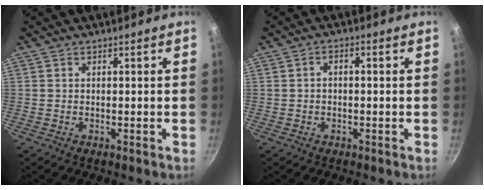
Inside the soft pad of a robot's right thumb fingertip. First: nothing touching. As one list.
[{"total": 1.9, "force": [-0.2, 1.1, 1.6], "torque": [-0.032, 0.015, -0.005]}]